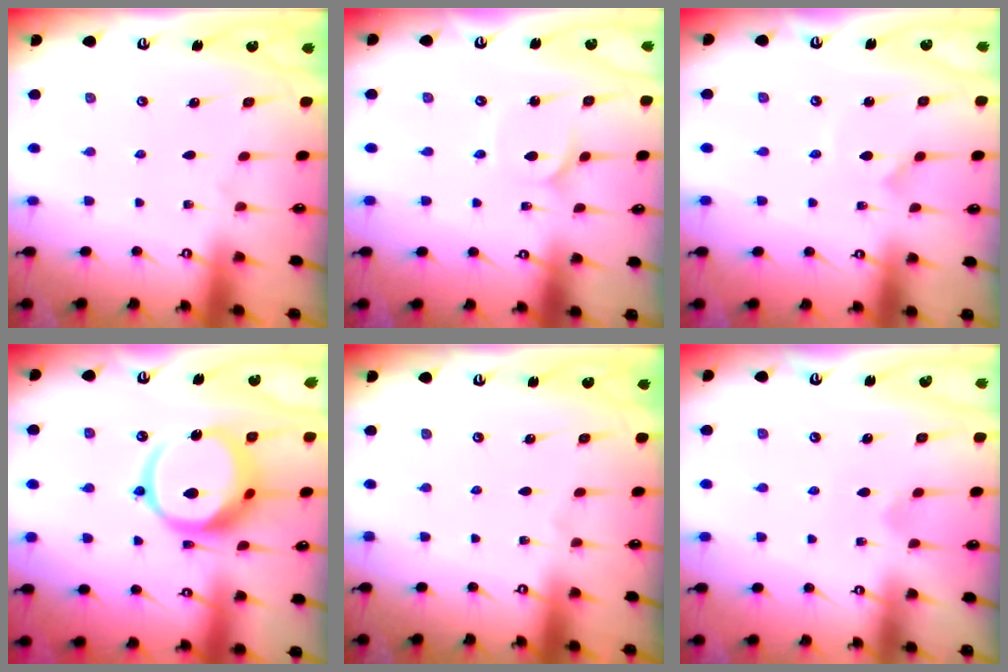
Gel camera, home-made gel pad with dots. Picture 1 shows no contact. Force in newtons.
{"total": 2.1, "press": 2.1, "slide": 0.3}
{"total": 0.6, "press": 0.5, "slide": 0.1}
{"total": 16.2, "press": 16.0, "slide": 2.1}
{"total": 0.0}
{"total": 2.1, "press": 2.1, "slide": 0.2}